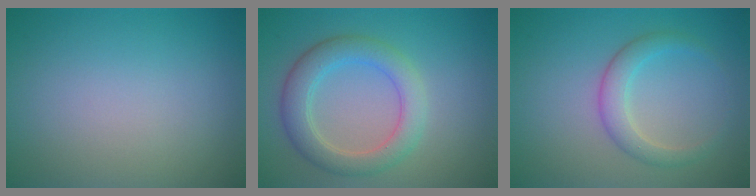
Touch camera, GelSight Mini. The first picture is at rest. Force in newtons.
{"total": 4.4, "press": 4.4, "slide": 0.1}
{"total": 2.6, "press": 2.6, "slide": 0.1}